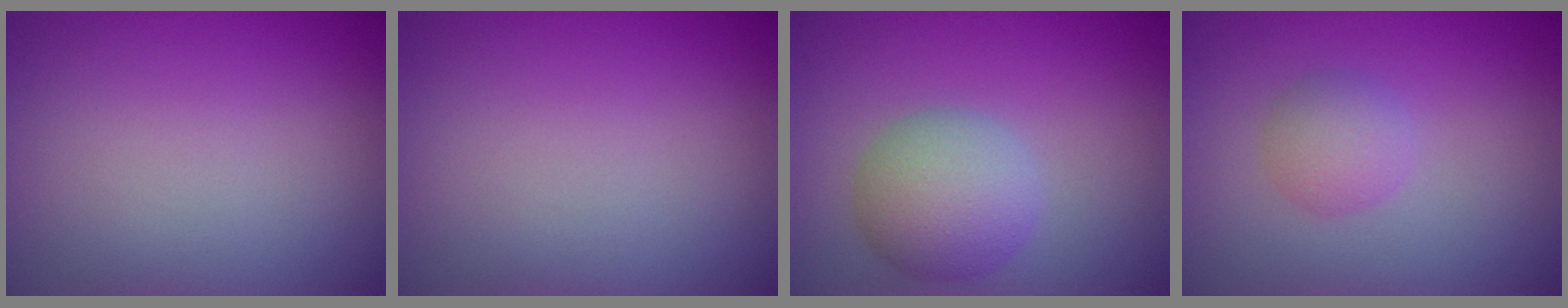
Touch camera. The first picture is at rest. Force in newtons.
{"total": 0.0}
{"total": 4.8, "press": 4.8, "slide": 0.3}
{"total": 2.1, "press": 2.1, "slide": 0.1}